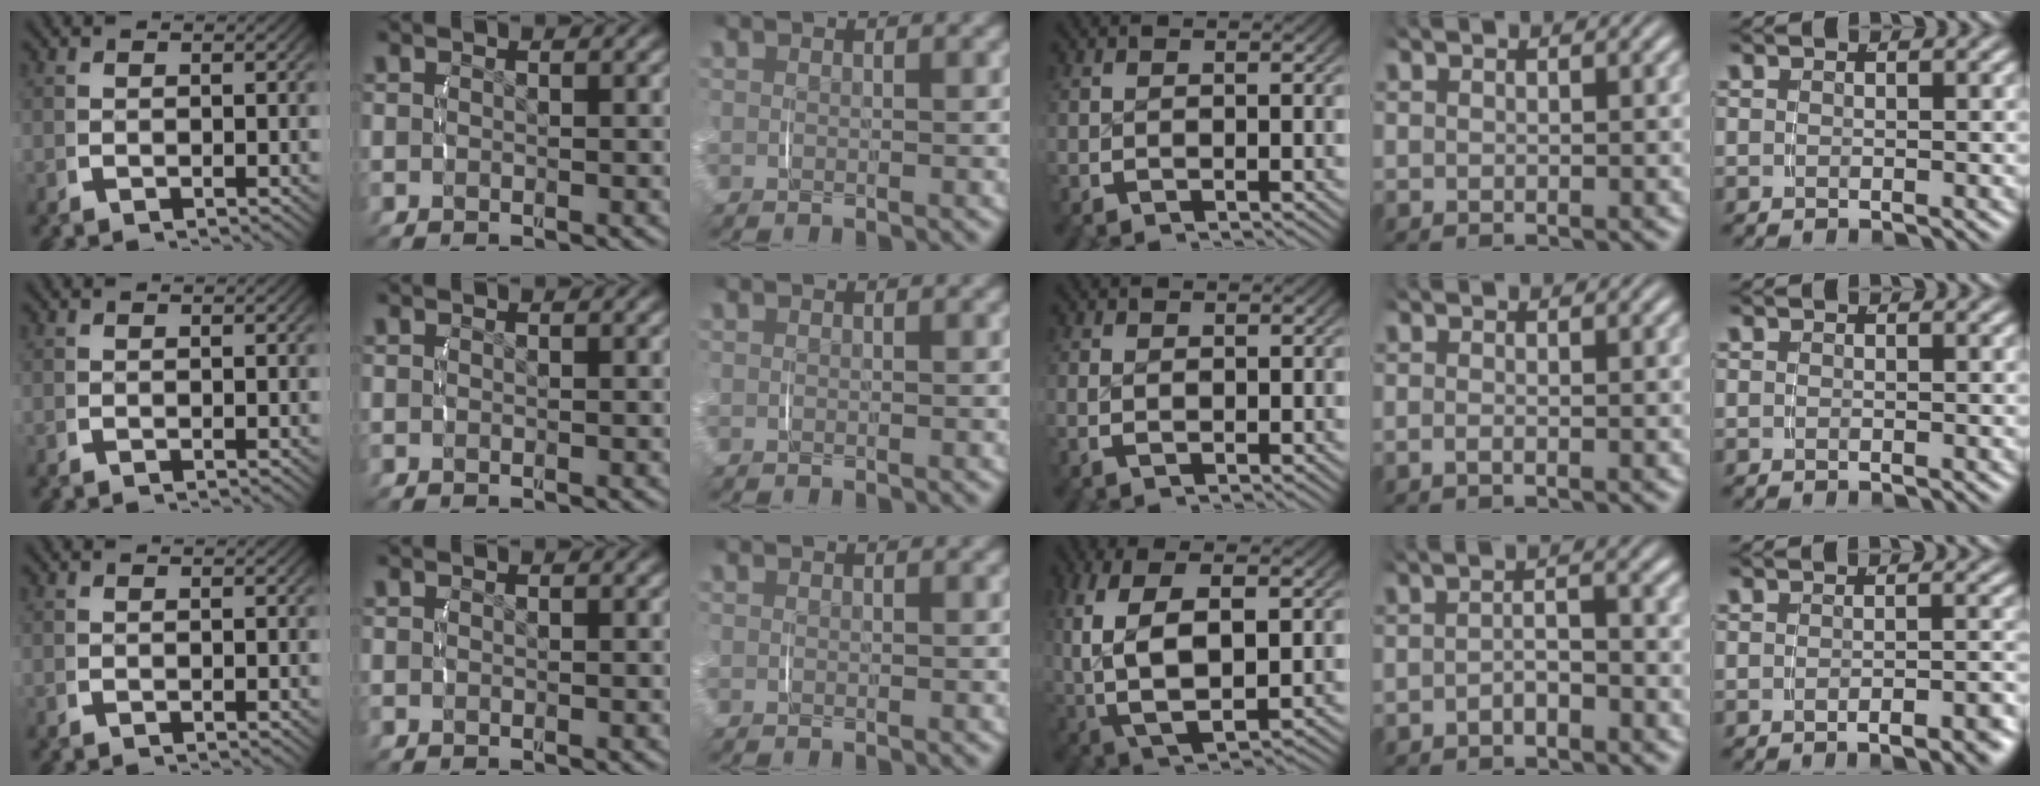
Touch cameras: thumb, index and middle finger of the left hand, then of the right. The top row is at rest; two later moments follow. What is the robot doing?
{"motion": "lift_and_place", "object": "napkin"}